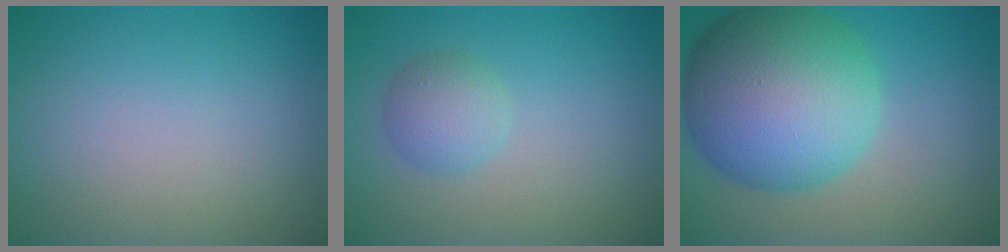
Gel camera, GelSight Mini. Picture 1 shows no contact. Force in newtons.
{"total": 2.5, "press": 2.5, "slide": 0.1}
{"total": 14.0, "press": 14.0, "slide": 0.3}